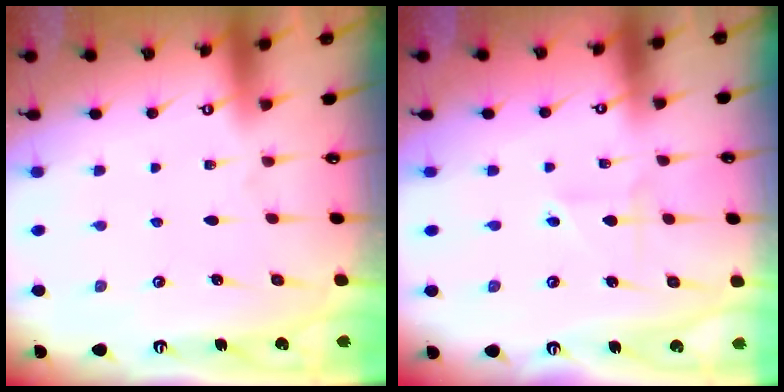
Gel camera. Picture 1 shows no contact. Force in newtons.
{"total": 2.0, "press": 1.9, "slide": 0.5}